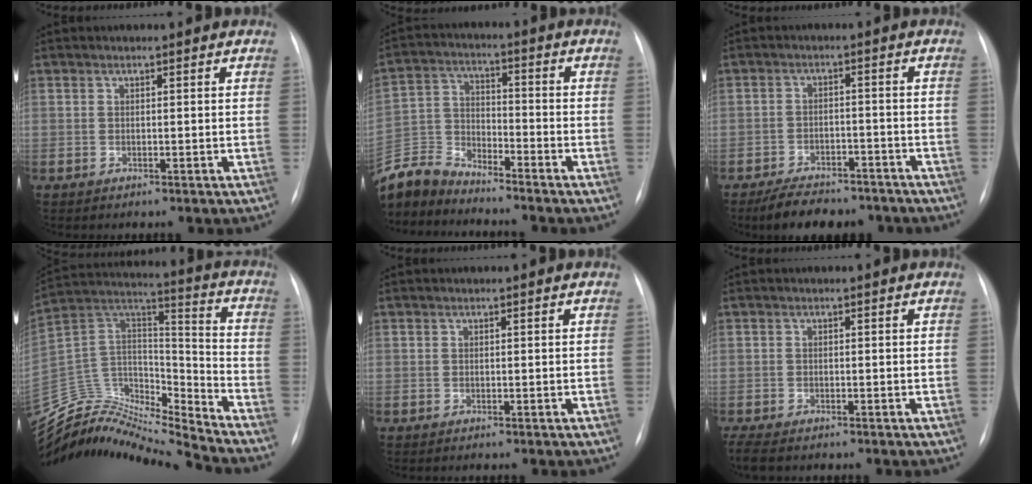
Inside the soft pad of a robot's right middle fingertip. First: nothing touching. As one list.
[{"total": 8.5, "force": [-8.4, 1.1, 0.8], "torque": [-0.026, 0.003, -0.170]}, {"total": 9.8, "force": [-8.1, 4.2, 3.7], "torque": [-0.052, 0.002, -0.118]}, {"total": 21.1, "force": [-20.7, 1.1, 3.8], "torque": [-0.068, 0.055, -0.356]}, {"total": 0.0}, {"total": 3.7, "force": [-2.9, 1.3, 2.0], "torque": [-0.043, -0.013, -0.044]}]